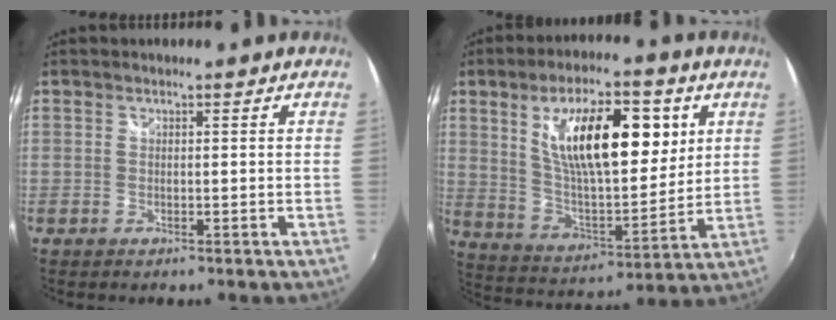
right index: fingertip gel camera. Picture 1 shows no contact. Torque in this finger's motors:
{"motor_torque": [1.75, 0.39, 1.05, 0.21]}